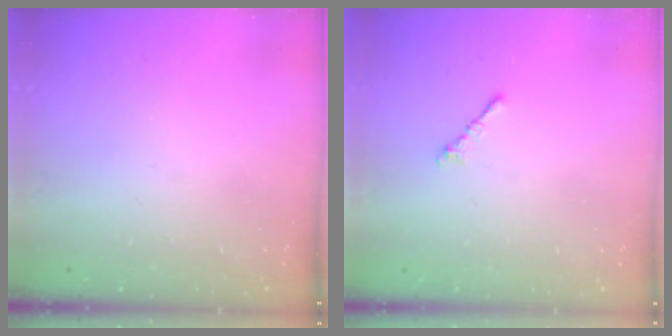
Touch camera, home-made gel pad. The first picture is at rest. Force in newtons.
{"total": 0.9, "press": 0.7, "slide": 0.5}